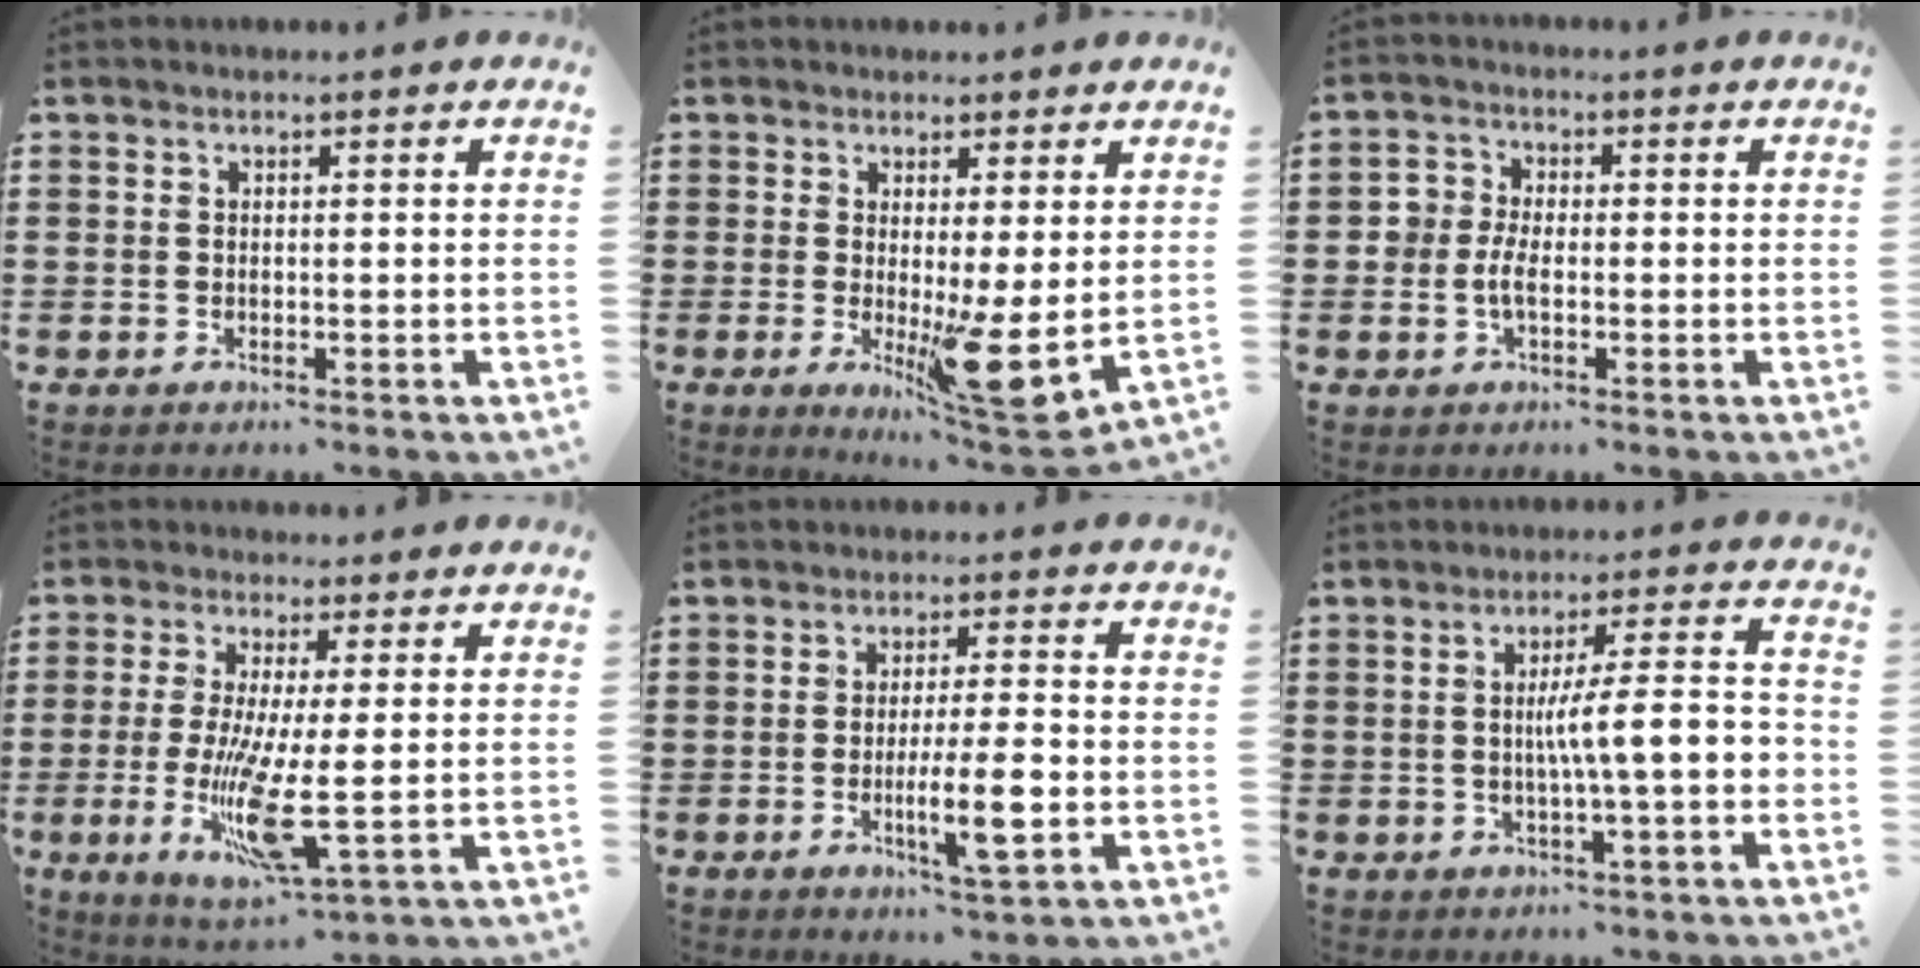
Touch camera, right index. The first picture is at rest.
{"total": 7.8, "force": [-0.5, 0.7, 7.7], "torque": [-0.100, -0.040, -0.006]}
{"total": 3.6, "force": [-0.9, 2.4, 2.5], "torque": [-0.064, 0.000, -0.021]}
{"total": 10.3, "force": [-1.4, 1.5, 10.1], "torque": [-0.216, -0.027, -0.026]}
{"total": 7.9, "force": [-2.1, 0.9, 7.6], "torque": [-0.143, -0.016, -0.040]}
{"total": 7.6, "force": [-1.2, 1.1, 7.4], "torque": [-0.130, 0.004, -0.024]}